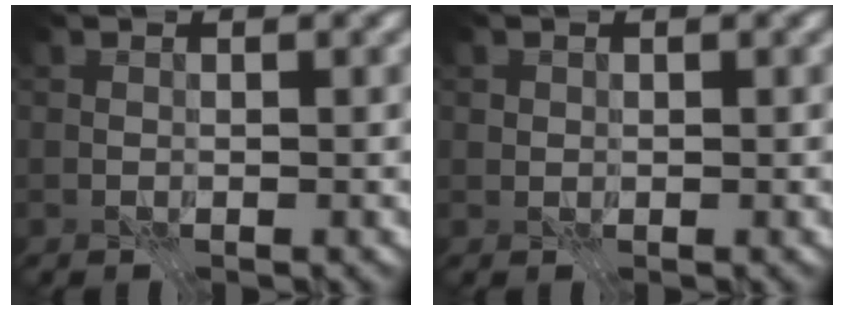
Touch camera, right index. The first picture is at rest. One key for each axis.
{"total": 0.6, "fx": 0.2, "fy": 0.5, "fz": 0.2, "tx": -0.003, "ty": -0.001, "tz": 0.002}